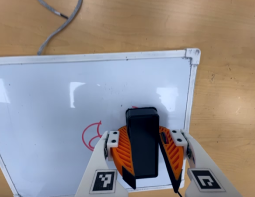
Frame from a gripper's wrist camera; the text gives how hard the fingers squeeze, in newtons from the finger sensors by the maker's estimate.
{"total": 15.6, "left": 17.9, "right": 13.3}